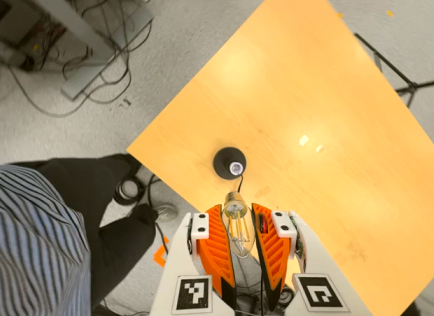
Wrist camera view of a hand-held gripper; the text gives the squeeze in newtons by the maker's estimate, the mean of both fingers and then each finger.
{"total": 21.4, "left": 25.2, "right": 17.5}